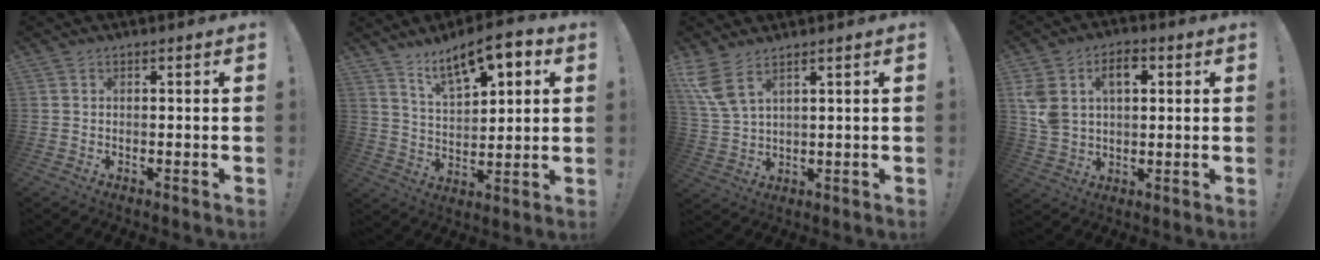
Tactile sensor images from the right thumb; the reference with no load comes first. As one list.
[{"total": 12.3, "force": [7.6, 4.9, 8.4], "torque": [-0.129, -0.043, 0.130]}, {"total": 6.9, "force": [4.6, 2.4, 4.6], "torque": [-0.094, -0.026, 0.090]}, {"total": 11.0, "force": [4.2, 7.6, 6.8], "torque": [-0.119, -0.002, 0.078]}]